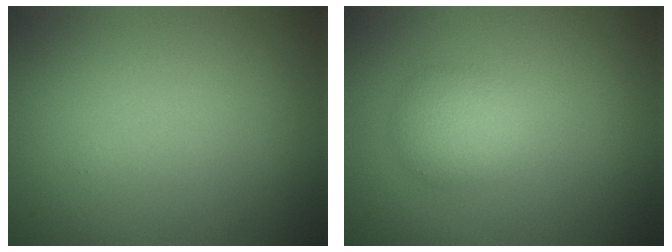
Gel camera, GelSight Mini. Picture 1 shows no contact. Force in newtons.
{"total": 3.0, "press": 3.0, "slide": 0.1}